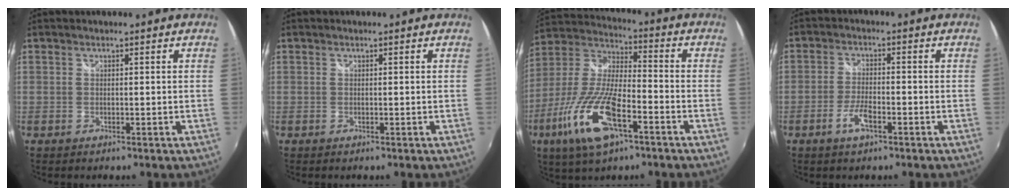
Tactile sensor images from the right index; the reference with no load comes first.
{"total": 0.0}
{"total": 17.9, "force": [-8.4, 5.9, 14.7], "torque": [-0.315, -0.029, -0.164]}
{"total": 4.5, "force": [-2.5, 1.2, 3.5], "torque": [-0.081, -0.003, -0.049]}